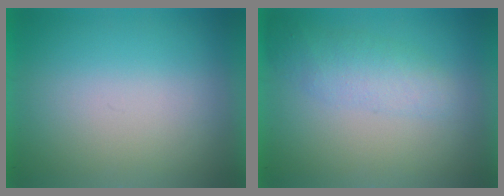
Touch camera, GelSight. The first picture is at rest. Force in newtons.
{"total": 2.1}